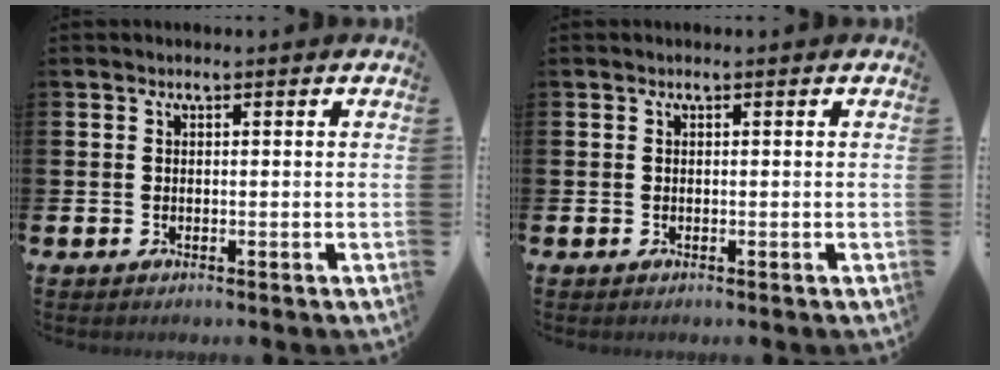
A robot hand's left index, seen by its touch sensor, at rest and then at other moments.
{"total": 0.0}